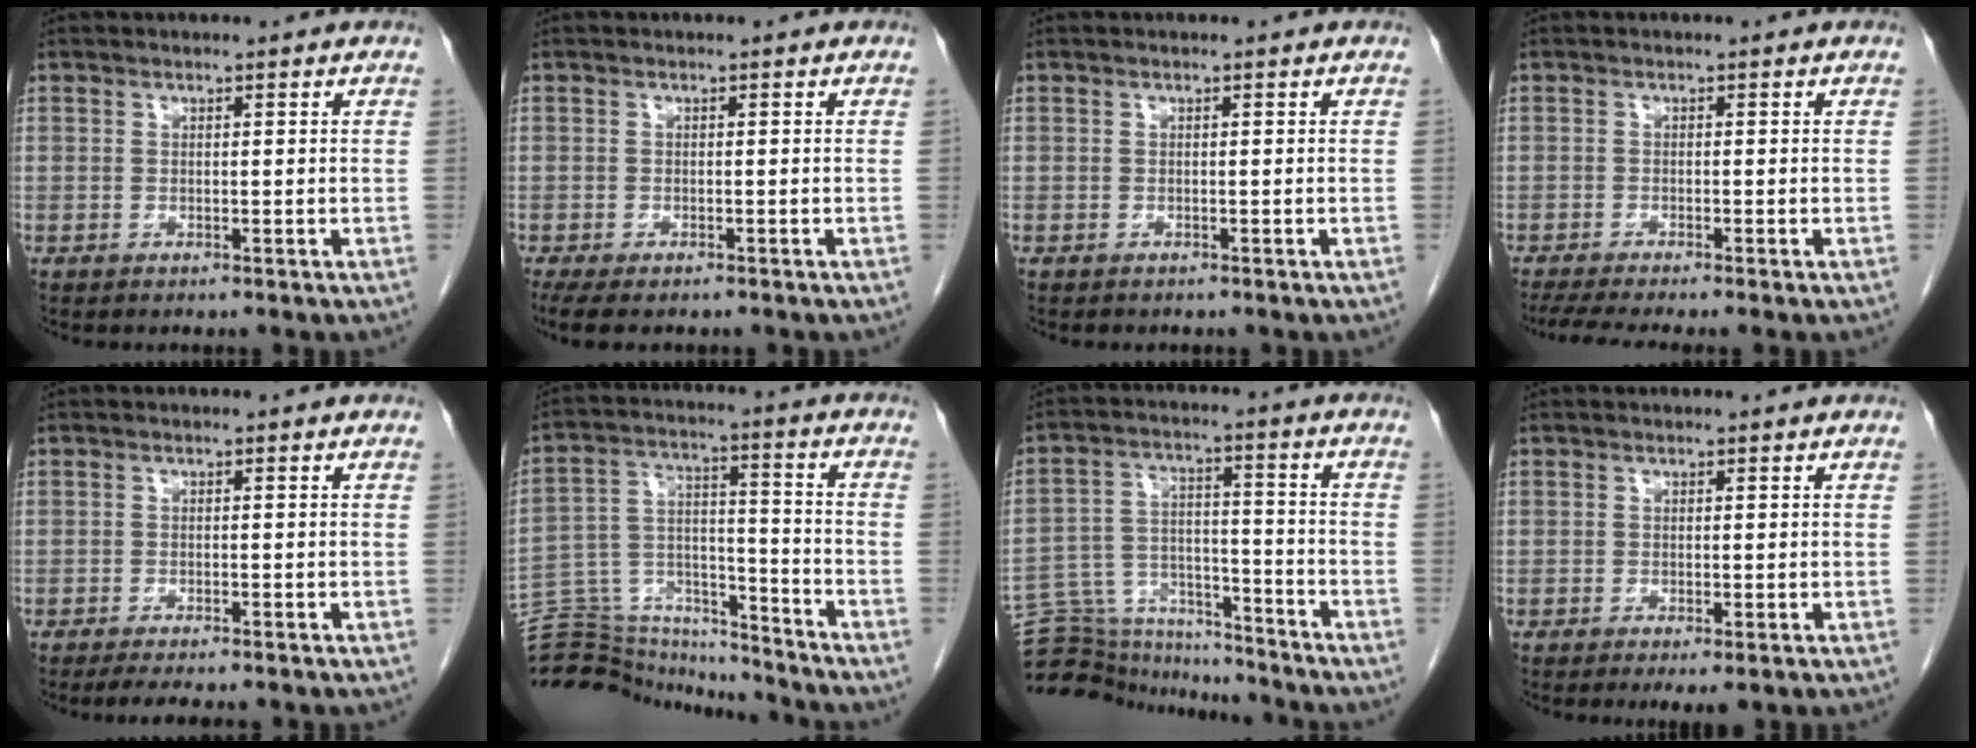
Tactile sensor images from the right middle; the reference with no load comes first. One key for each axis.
{"total": 6.1, "fx": -4.6, "fy": 2.2, "fz": 3.3, "tx": -0.054, "ty": -0.014, "tz": -0.071}
{"total": 0.7, "fx": -0.6, "fy": 0.3, "fz": 0.2, "tx": -0.012, "ty": -0.002, "tz": -0.009}
{"total": 5.3, "fx": -4.3, "fy": -0.3, "fz": 3.1, "tx": -0.048, "ty": -0.012, "tz": -0.071}
{"total": 4.8, "fx": -4.0, "fy": 0.6, "fz": 2.5, "tx": -0.035, "ty": -0.011, "tz": -0.055}
{"total": 18.9, "fx": -18.2, "fy": 3.6, "fz": 3.5, "tx": -0.080, "ty": 0.041, "tz": -0.287}
{"total": 14.7, "fx": -14.3, "fy": 3.0, "fz": 1.9, "tx": -0.039, "ty": 0.041, "tz": -0.228}
{"total": 2.0, "fx": -1.0, "fy": 0.4, "fz": 1.6, "tx": -0.023, "ty": -0.007, "tz": -0.012}